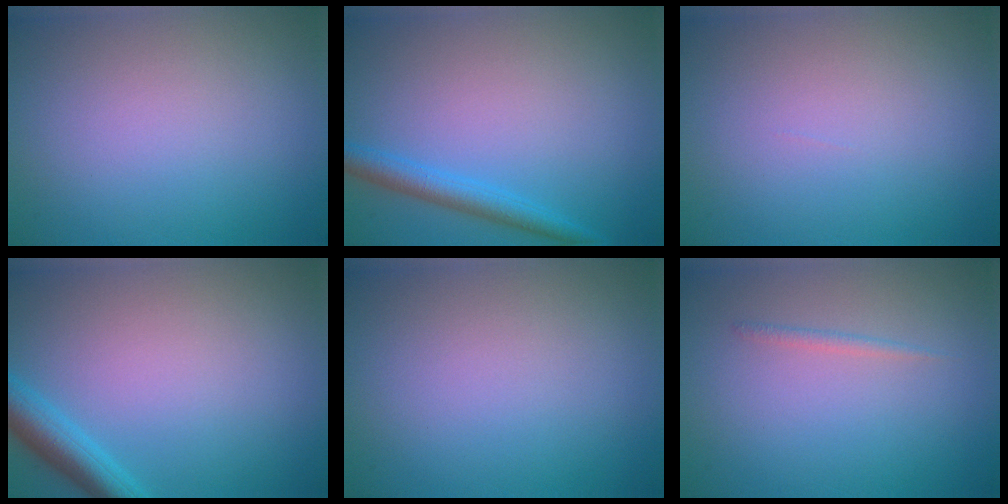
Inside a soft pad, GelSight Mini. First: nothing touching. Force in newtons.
{"total": 2.7, "press": 2.7, "slide": 0.2}
{"total": 0.0}
{"total": 3.5, "press": 3.5, "slide": 0.2}
{"total": 0.0}
{"total": 0.7, "press": 0.7, "slide": 0.1}